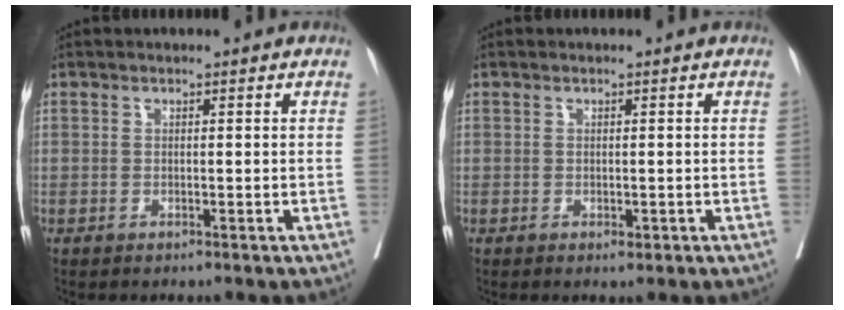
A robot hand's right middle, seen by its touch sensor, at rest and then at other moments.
{"total": 0.8, "force": [-0.3, 0.4, 0.6], "torque": [-0.005, -0.001, -0.002]}